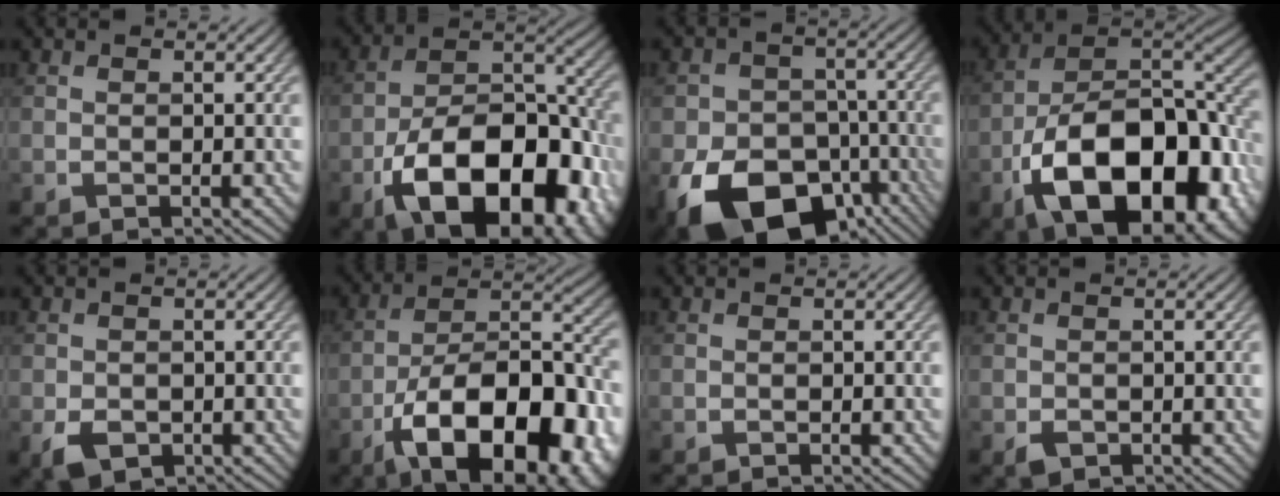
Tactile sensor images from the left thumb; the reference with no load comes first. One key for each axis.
{"total": 18.8, "fx": -8.5, "fy": 10.3, "fz": 13.2, "tx": -0.195, "ty": -0.029, "tz": -0.141}
{"total": 16.9, "fx": -8.9, "fy": 11.3, "fz": 8.8, "tx": -0.171, "ty": -0.050, "tz": -0.140}
{"total": 20.0, "fx": -8.2, "fy": 10.9, "fz": 14.6, "tx": -0.243, "ty": -0.036, "tz": -0.132}
{"total": 3.1, "fx": -1.2, "fy": 2.3, "fz": 1.7, "tx": -0.039, "ty": -0.016, "tz": -0.023}
{"total": 20.1, "fx": -10.1, "fy": 9.4, "fz": 14.6, "tx": -0.224, "ty": -0.024, "tz": -0.157}
{"total": 0.0}
{"total": 1.3, "fx": -0.6, "fy": 1.0, "fz": 0.6, "tx": -0.013, "ty": -0.009, "tz": -0.011}